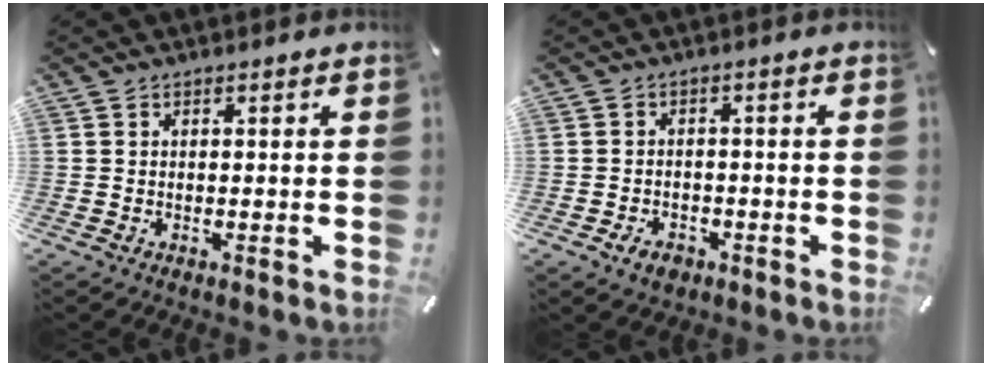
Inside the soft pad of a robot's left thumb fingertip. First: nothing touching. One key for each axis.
{"total": 4.0, "fx": -2.1, "fy": 2.8, "fz": 1.9, "tx": -0.036, "ty": 0.009, "tz": -0.040}